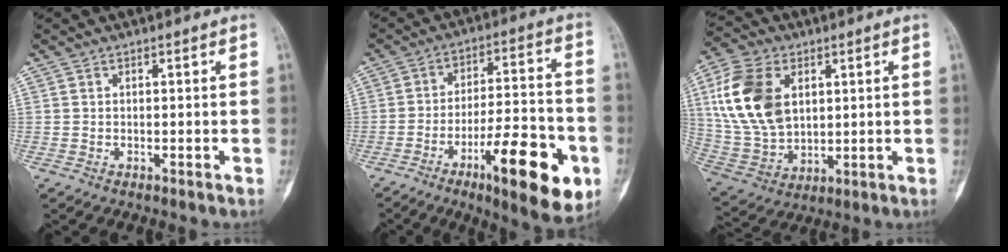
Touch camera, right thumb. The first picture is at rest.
{"total": 19.6, "force": [-8.2, 5.6, 17.0], "torque": [-0.235, 0.035, -0.118]}
{"total": 16.8, "force": [4.5, 11.1, 11.8], "torque": [-0.227, -0.007, 0.096]}